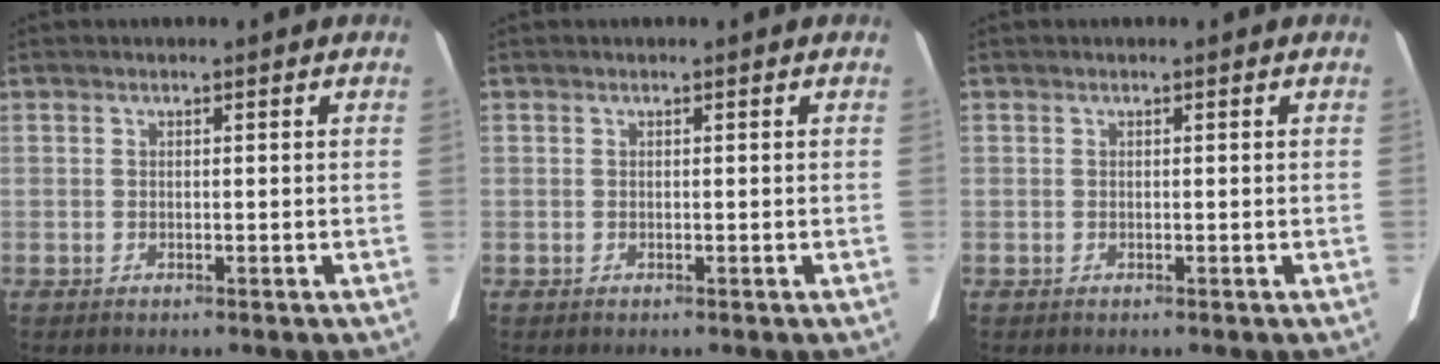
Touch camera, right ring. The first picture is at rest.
{"total": 0.0}
{"total": 0.0}